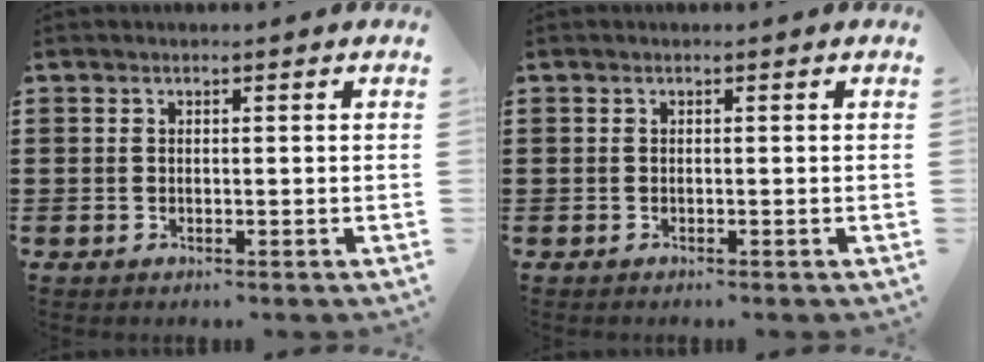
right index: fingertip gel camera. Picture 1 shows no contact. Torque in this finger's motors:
{"motor_torque": [-0.45, 0.45, -0.13, -0.07]}